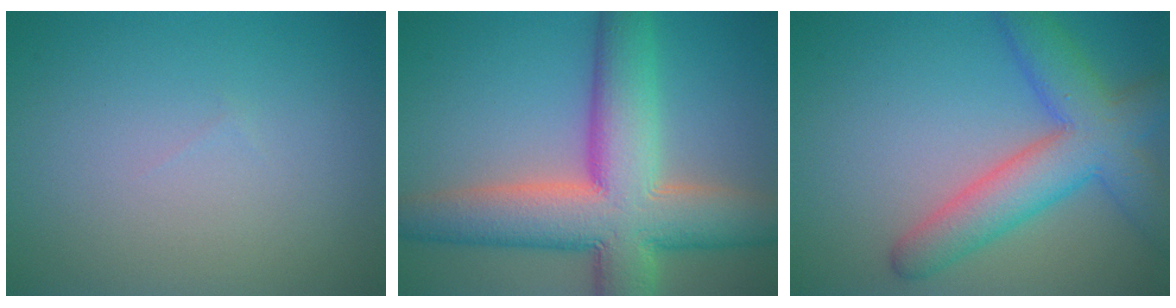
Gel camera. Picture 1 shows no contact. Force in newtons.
{"total": 11.9, "press": 11.9, "slide": 0.8}
{"total": 7.0, "press": 7.0, "slide": 0.4}